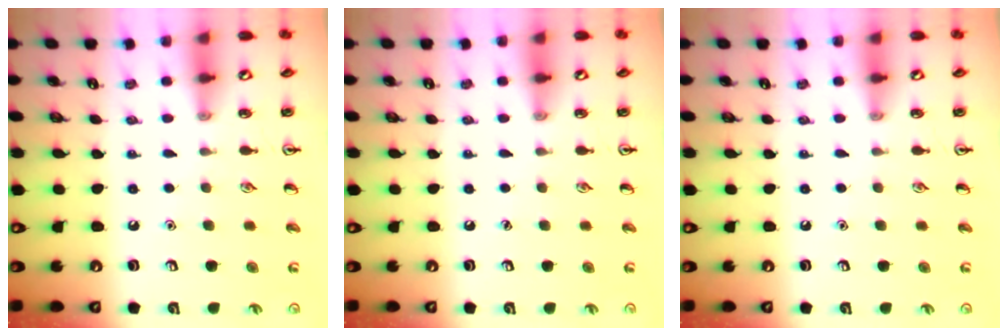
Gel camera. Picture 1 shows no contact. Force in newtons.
{"total": 0.0}
{"total": 0.0}